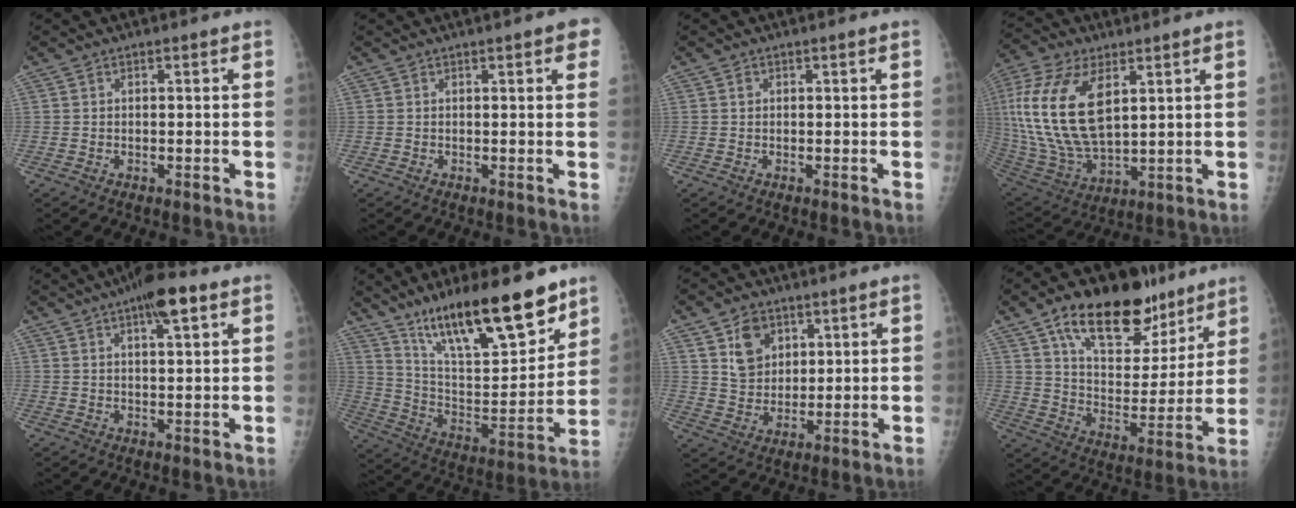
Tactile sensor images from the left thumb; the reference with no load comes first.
{"total": 4.2, "force": [2.1, 0.9, 3.5], "torque": [-0.029, 0.001, 0.020]}
{"total": 0.7, "force": [0.3, 0.4, 0.4], "torque": [-0.007, 0.000, 0.006]}
{"total": 21.5, "force": [5.8, 10.8, 17.7], "torque": [-0.382, -0.022, 0.114]}
{"total": 7.8, "force": [4.3, 2.2, 6.2], "torque": [-0.083, -0.006, 0.062]}
{"total": 24.2, "force": [16.9, 6.7, 16.0], "torque": [-0.231, -0.074, 0.294]}
{"total": 8.1, "force": [4.0, 5.9, 4.0], "torque": [-0.047, -0.024, 0.079]}
{"total": 22.5, "force": [14.3, 11.1, 13.3], "torque": [-0.159, -0.053, 0.237]}